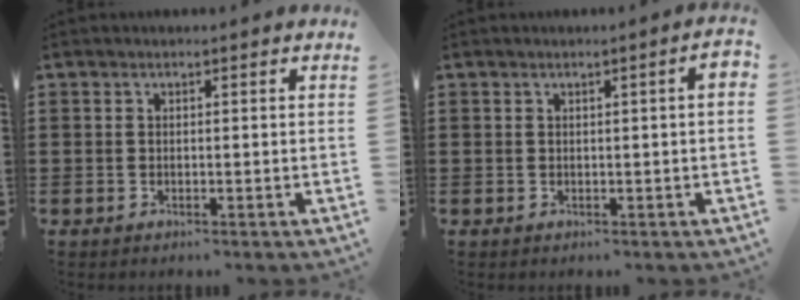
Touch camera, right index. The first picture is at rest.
{"total": 1.3, "force": [0.1, 0.0, 1.3], "torque": [-0.021, -0.002, 0.001]}